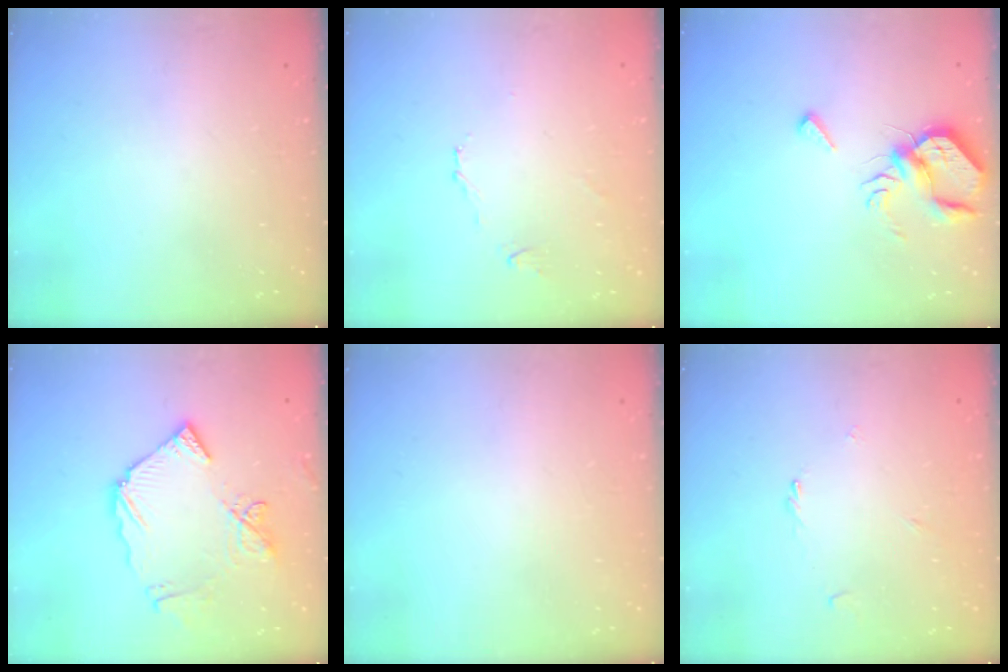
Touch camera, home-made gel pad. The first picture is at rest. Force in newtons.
{"total": 2.7, "press": 2.6, "slide": 0.6}
{"total": 7.5, "press": 7.5, "slide": 0.6}
{"total": 12.9, "press": 12.8, "slide": 1.5}
{"total": 1.8, "press": 1.8, "slide": 0.1}
{"total": 1.2, "press": 1.2, "slide": 0.4}